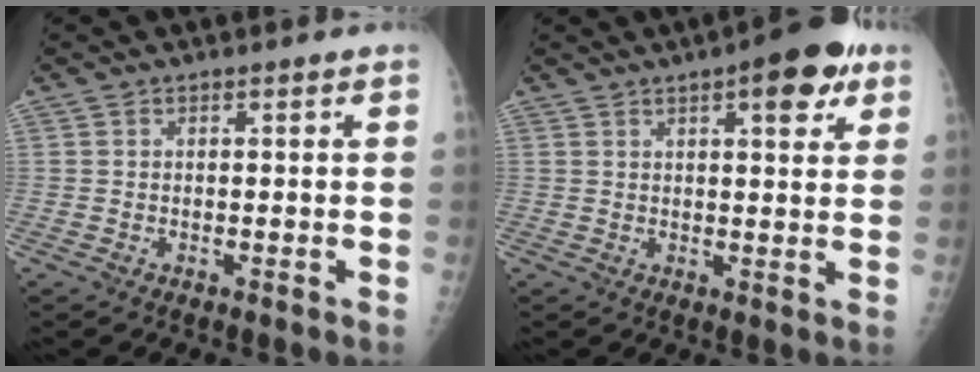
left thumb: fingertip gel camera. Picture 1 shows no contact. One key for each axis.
{"total": 9.3, "fx": 4.6, "fy": 3.2, "fz": 7.5, "tx": -0.073, "ty": -0.010, "tz": 0.052}